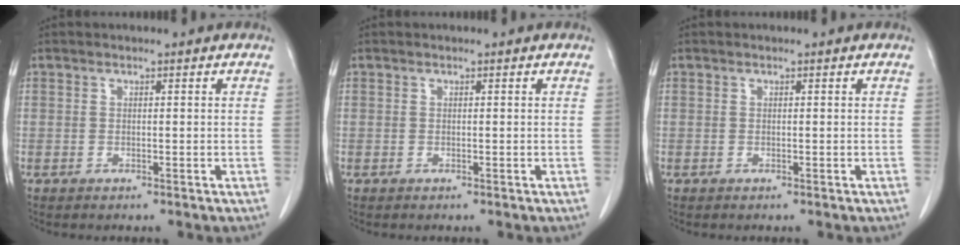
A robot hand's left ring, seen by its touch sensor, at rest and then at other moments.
{"total": 0.0}
{"total": 0.0}